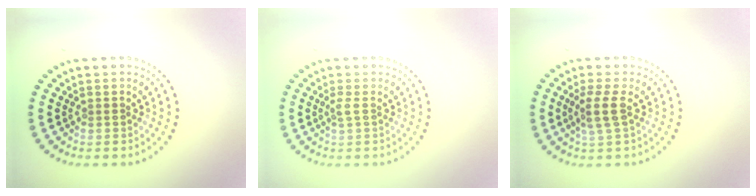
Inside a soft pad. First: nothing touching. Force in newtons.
{"total": 0.9, "press": 0.7, "slide": 0.6}
{"total": 2.3, "press": 1.8, "slide": 1.3}